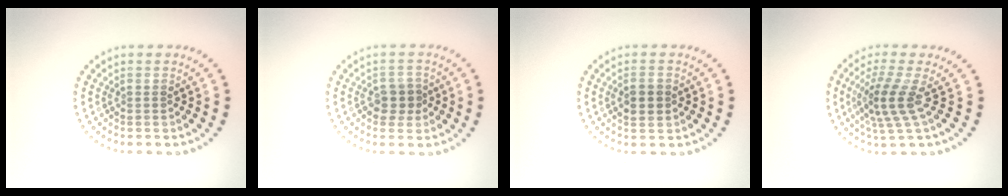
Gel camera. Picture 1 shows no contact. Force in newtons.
{"total": 1.8, "press": 1.7, "slide": 0.6}
{"total": 2.0, "press": 2.0, "slide": 0.1}
{"total": 3.5, "press": 2.7, "slide": 2.2}